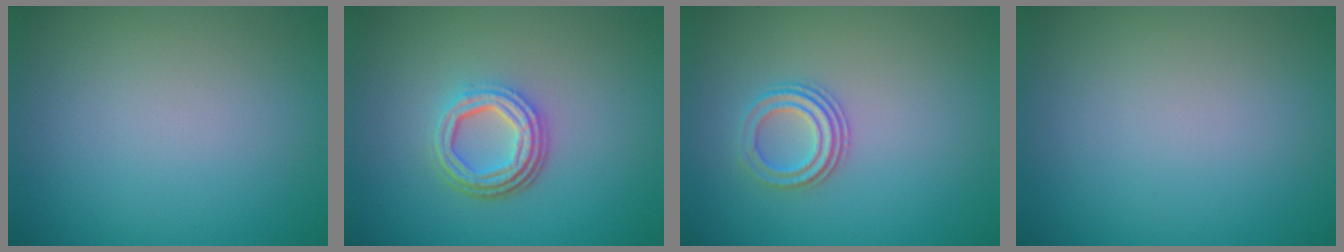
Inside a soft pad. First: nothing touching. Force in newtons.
{"total": 4.5, "press": 3.3, "slide": 3.1}
{"total": 2.8, "press": 2.2, "slide": 1.7}
{"total": 0.0}